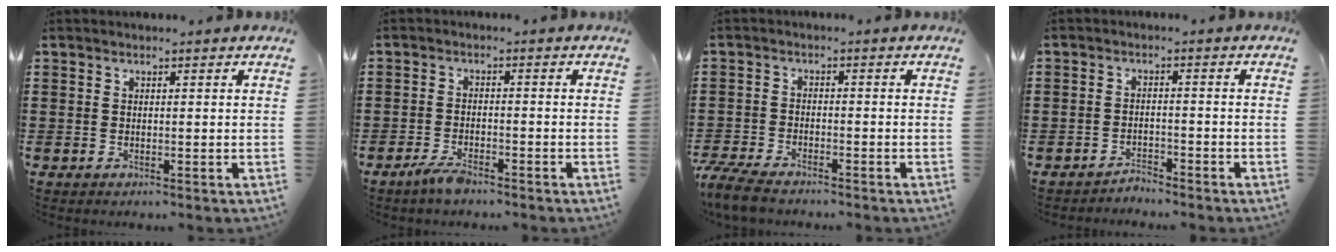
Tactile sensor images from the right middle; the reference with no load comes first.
{"total": 2.9, "force": [-2.2, 0.7, 1.7], "torque": [-0.043, 0.000, -0.045]}
{"total": 4.5, "force": [-4.2, 0.6, 1.5], "torque": [-0.052, -0.009, -0.091]}
{"total": 2.5, "force": [-2.5, 0.3, -0.2], "torque": [-0.006, 0.004, -0.055]}